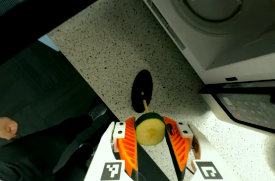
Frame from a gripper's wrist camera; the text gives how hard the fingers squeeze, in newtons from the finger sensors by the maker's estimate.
{"total": 11.0, "left": 11.0, "right": 10.9}